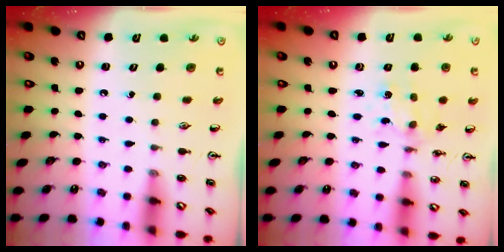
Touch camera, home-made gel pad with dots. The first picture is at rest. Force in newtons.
{"total": 2.0, "press": 2.0, "slide": 0.3}